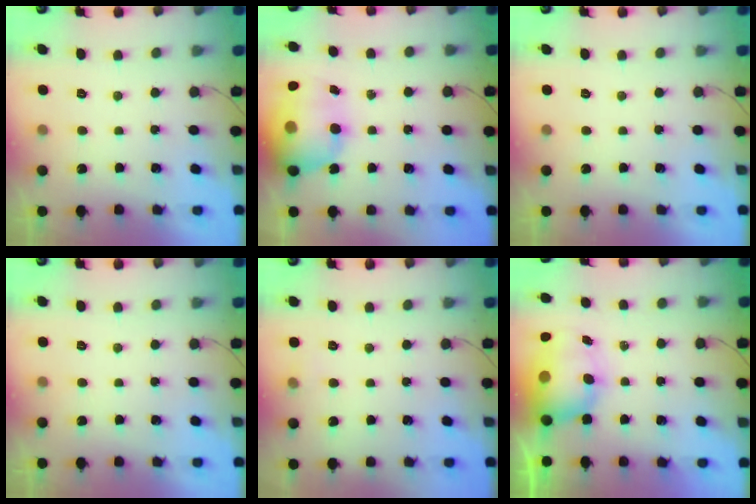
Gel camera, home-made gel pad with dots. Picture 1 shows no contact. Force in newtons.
{"total": 18.8, "press": 18.3, "slide": 4.3}
{"total": 0.0}
{"total": 0.0}
{"total": 3.5, "press": 3.4, "slide": 1.0}
{"total": 11.1, "press": 10.7, "slide": 2.8}